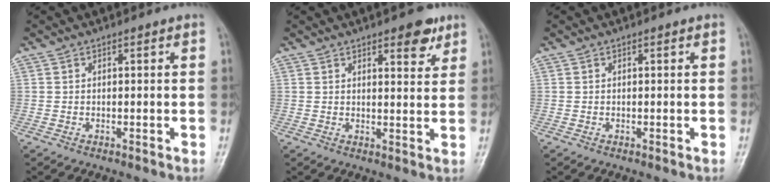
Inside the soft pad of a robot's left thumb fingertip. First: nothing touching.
{"total": 5.6, "force": [3.5, 2.1, 3.8], "torque": [-0.032, -0.018, 0.042]}
{"total": 0.0}